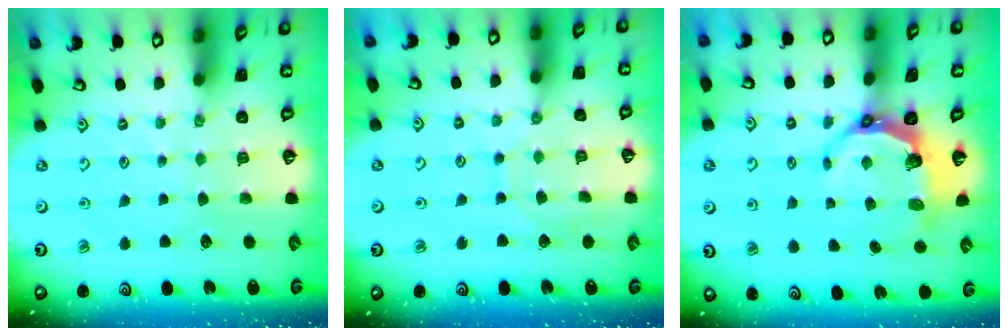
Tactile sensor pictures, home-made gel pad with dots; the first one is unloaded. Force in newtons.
{"total": 6.8, "press": 6.8, "slide": 0.6}
{"total": 7.4, "press": 5.9, "slide": 4.6}